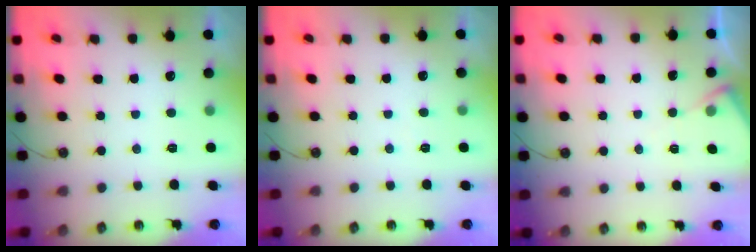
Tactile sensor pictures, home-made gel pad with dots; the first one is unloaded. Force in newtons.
{"total": 2.6, "press": 2.6, "slide": 0.5}
{"total": 5.3, "press": 5.2, "slide": 0.5}